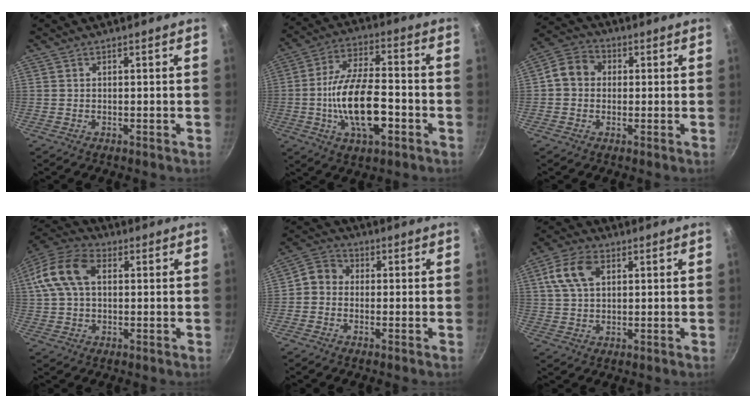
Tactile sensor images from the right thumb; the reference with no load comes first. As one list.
[{"total": 15.8, "force": [-4.2, 6.9, 13.6], "torque": [-0.236, 0.029, -0.078]}, {"total": 6.7, "force": [0.4, 5.8, 3.4], "torque": [-0.036, 0.015, -0.014]}, {"total": 13.1, "force": [2.8, 8.4, 9.7], "torque": [-0.181, 0.027, 0.037]}, {"total": 4.8, "force": [-0.5, 4.1, 2.3], "torque": [-0.026, 0.017, -0.032]}, {"total": 8.6, "force": [2.8, 5.4, 6.0], "torque": [-0.109, 0.010, 0.048]}]